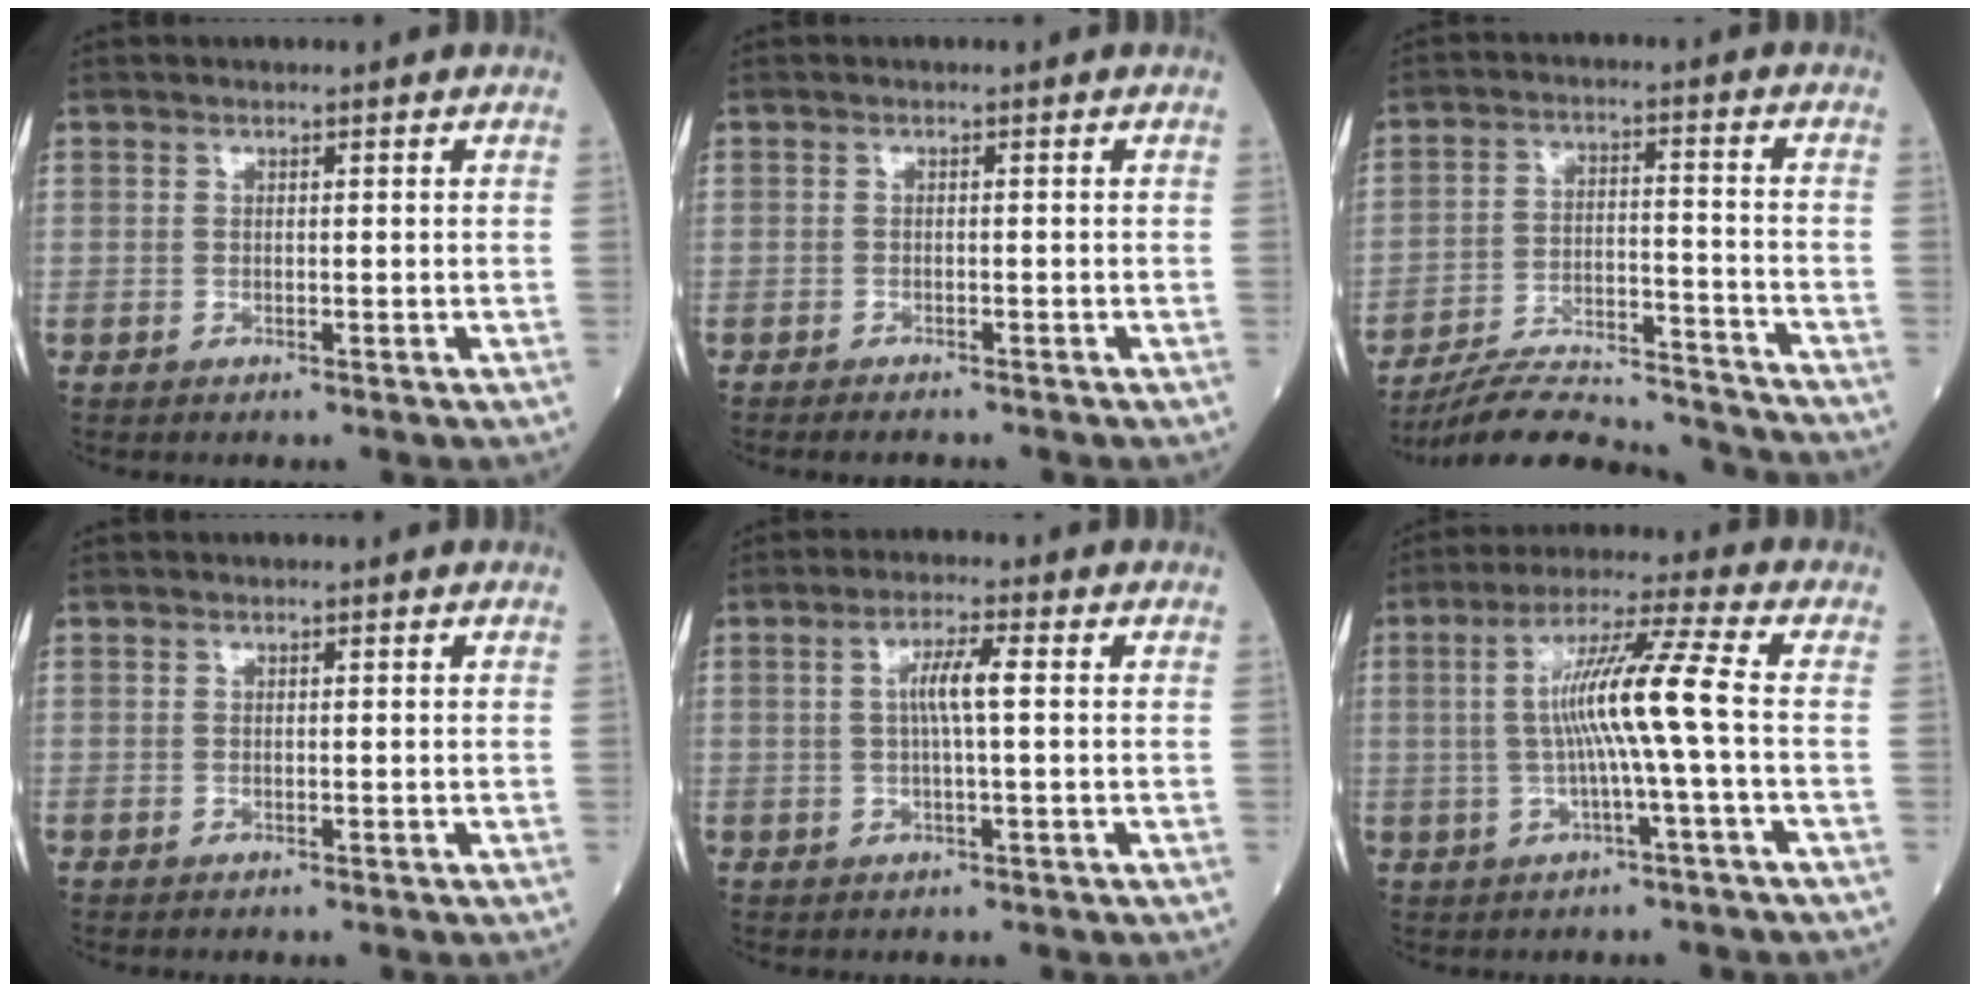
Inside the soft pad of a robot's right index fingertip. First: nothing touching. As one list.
[{"total": 2.1, "force": [-2.0, 0.4, 0.8], "torque": [-0.014, -0.004, -0.025]}, {"total": 18.1, "force": [-17.4, 1.5, 4.5], "torque": [-0.093, 0.007, -0.264]}, {"total": 0.0}, {"total": 4.2, "force": [0.5, 0.1, 4.2], "torque": [-0.080, 0.006, 0.007]}, {"total": 9.4, "force": [-0.4, -1.3, 9.3], "torque": [-0.174, 0.015, -0.006]}]